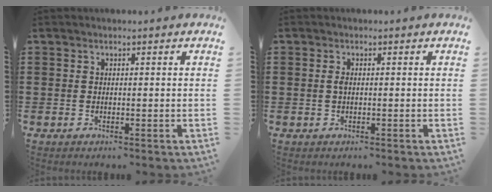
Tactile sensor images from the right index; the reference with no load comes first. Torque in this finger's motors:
{"motor_torque": [0.40, -0.22, 0.01, 0.04]}